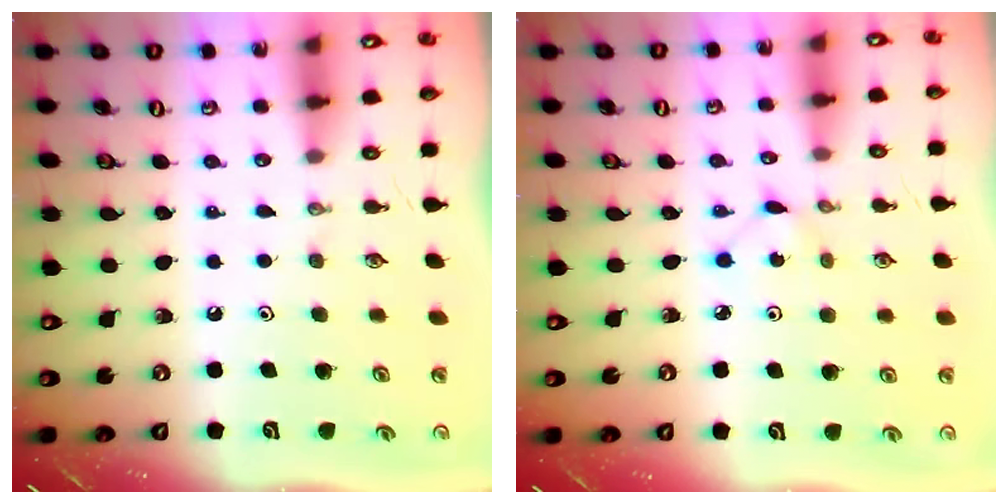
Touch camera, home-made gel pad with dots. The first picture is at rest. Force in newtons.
{"total": 1.9, "press": 1.9, "slide": 0.2}